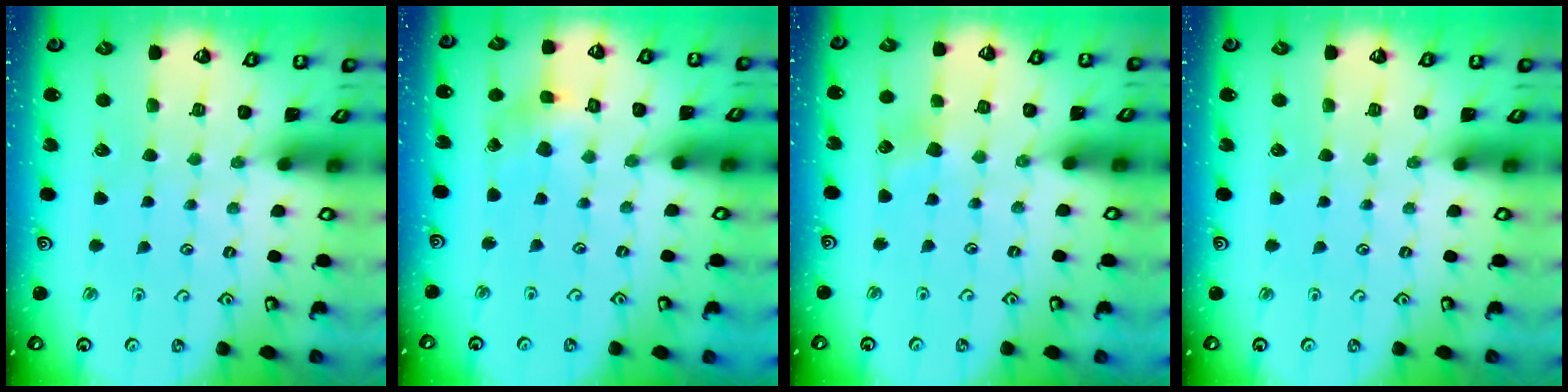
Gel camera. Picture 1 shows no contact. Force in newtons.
{"total": 3.8, "press": 3.8, "slide": 0.4}
{"total": 5.2, "press": 5.1, "slide": 0.4}
{"total": 0.0}